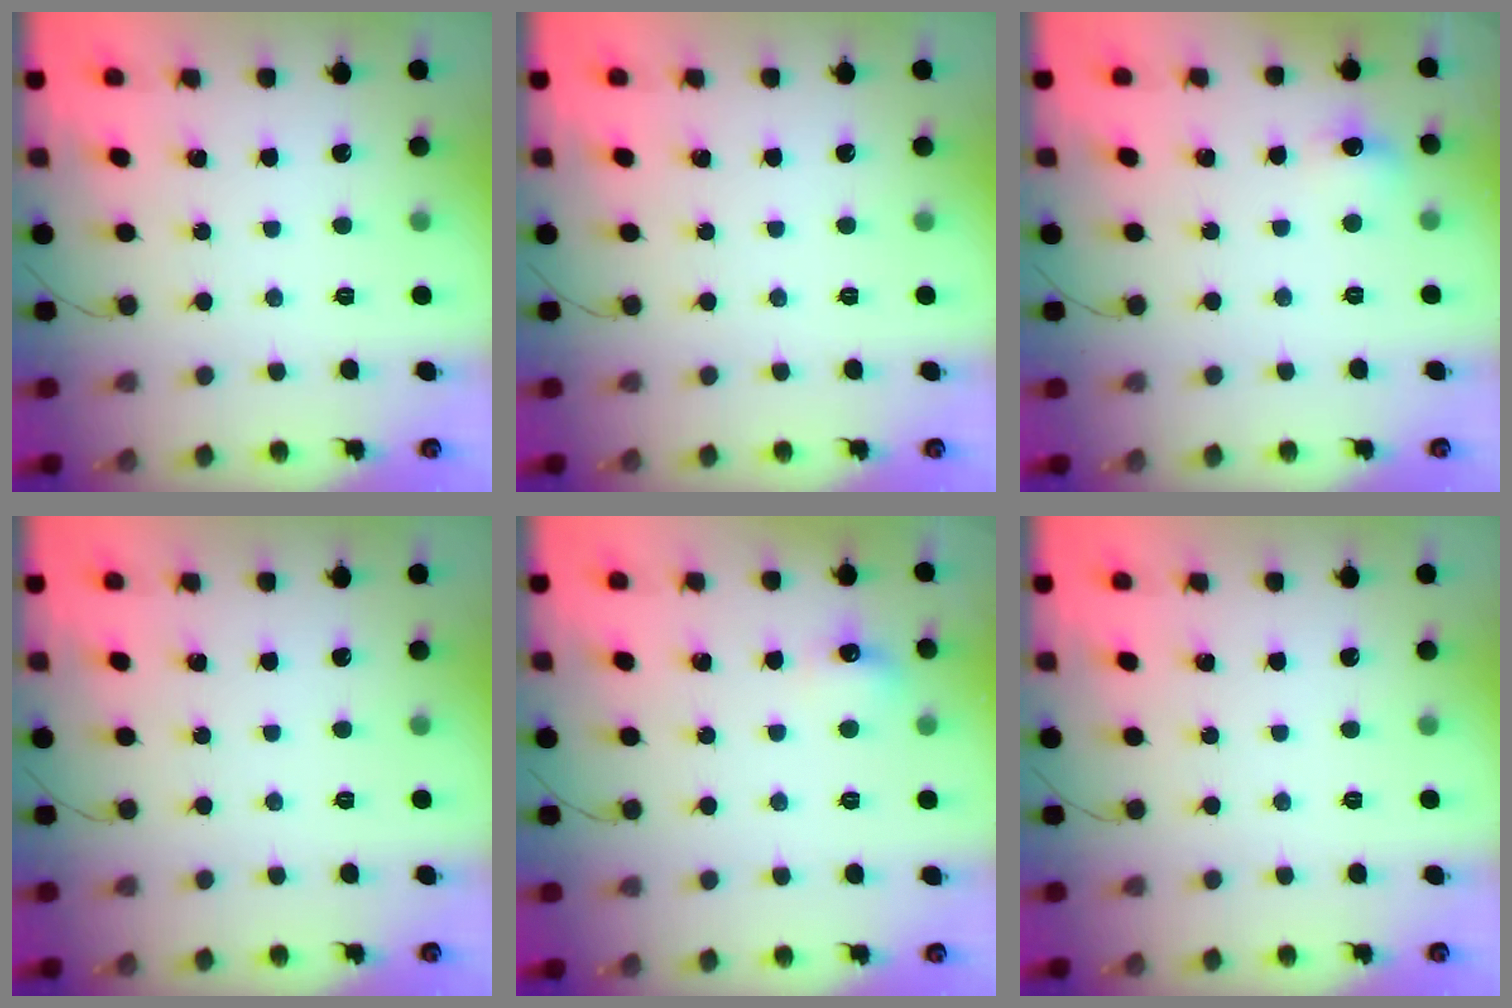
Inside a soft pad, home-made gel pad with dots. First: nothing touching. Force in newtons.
{"total": 0.0}
{"total": 6.3, "press": 6.1, "slide": 1.9}
{"total": 0.0}
{"total": 6.5, "press": 6.2, "slide": 1.9}
{"total": 0.0}